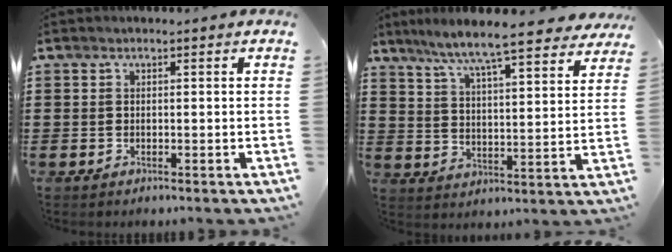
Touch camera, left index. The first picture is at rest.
{"total": 7.9, "force": [7.1, -0.3, 3.3], "torque": [-0.095, -0.043, 0.119]}